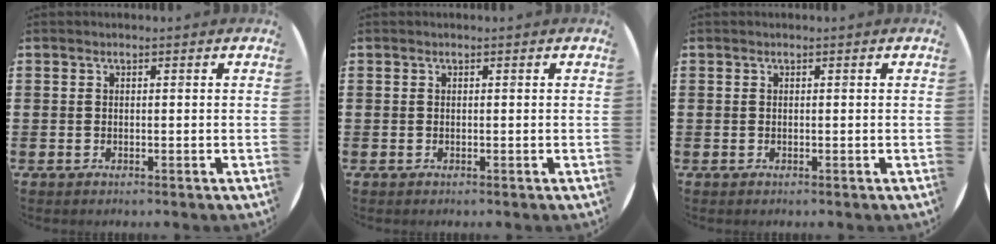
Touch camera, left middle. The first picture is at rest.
{"total": 0.0}
{"total": 0.0}